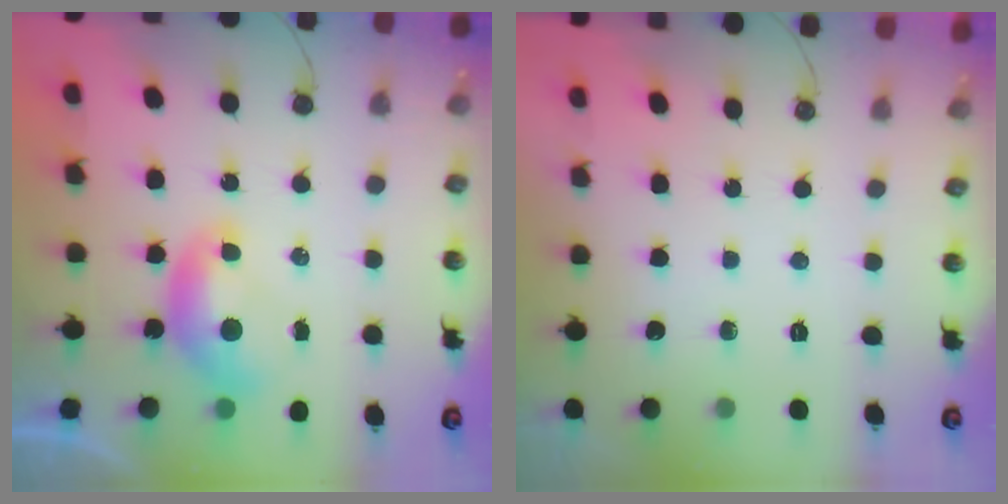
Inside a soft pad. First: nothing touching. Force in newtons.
{"total": 0.0}